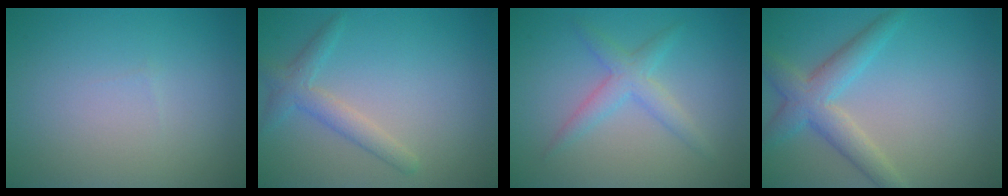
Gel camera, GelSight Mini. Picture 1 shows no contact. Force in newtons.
{"total": 2.4, "press": 2.4, "slide": 0.2}
{"total": 2.6, "press": 2.6, "slide": 0.0}
{"total": 4.0, "press": 4.0, "slide": 0.2}